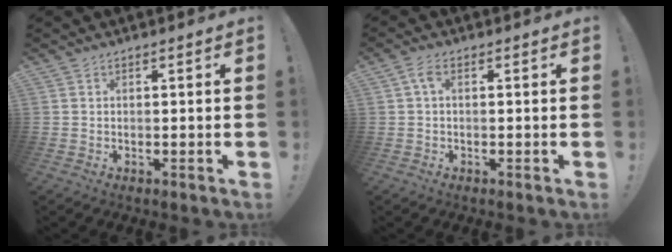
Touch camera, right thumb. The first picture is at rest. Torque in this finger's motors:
{"motor_torque": [-0.04, 0.04, 0.00, 0.00, 0.00]}